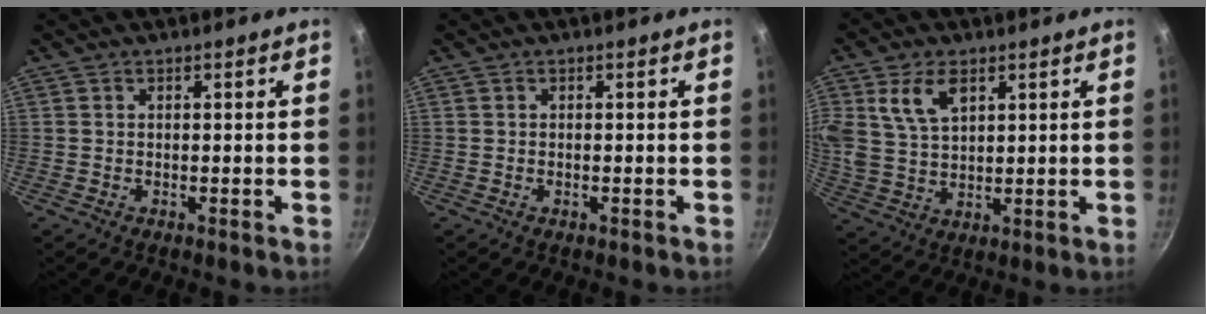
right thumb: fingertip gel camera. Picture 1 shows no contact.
{"total": 0.0}
{"total": 8.8, "force": [3.8, 5.2, 5.9], "torque": [-0.105, -0.013, 0.078]}